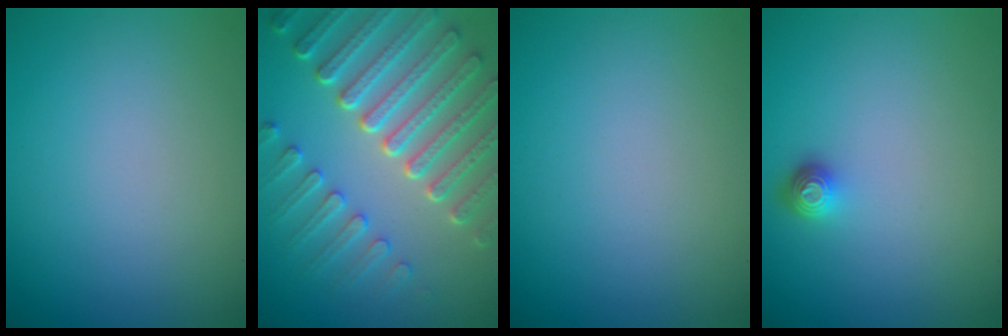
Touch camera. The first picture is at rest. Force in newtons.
{"total": 8.1, "press": 6.0, "slide": 5.4}
{"total": 0.0}
{"total": 1.4, "press": 1.1, "slide": 0.9}